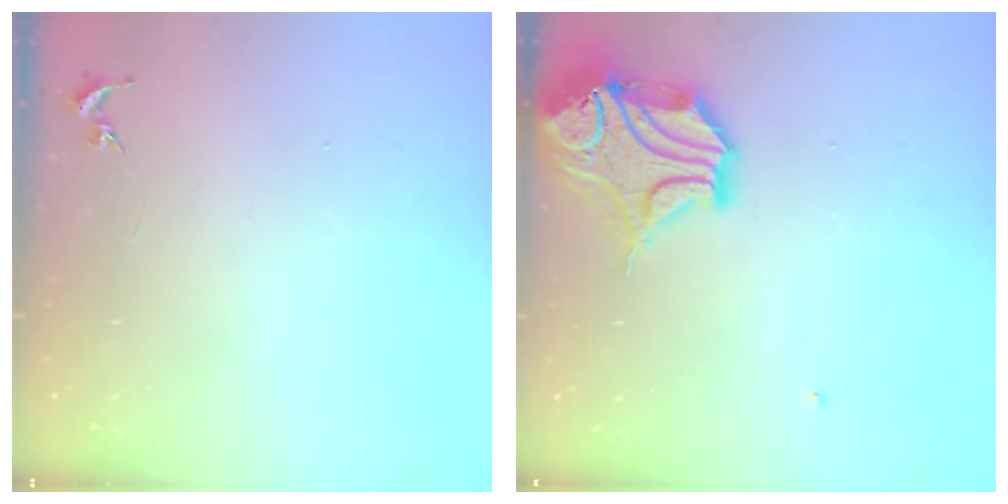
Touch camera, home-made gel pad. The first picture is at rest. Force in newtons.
{"total": 16.0, "press": 15.9, "slide": 2.0}